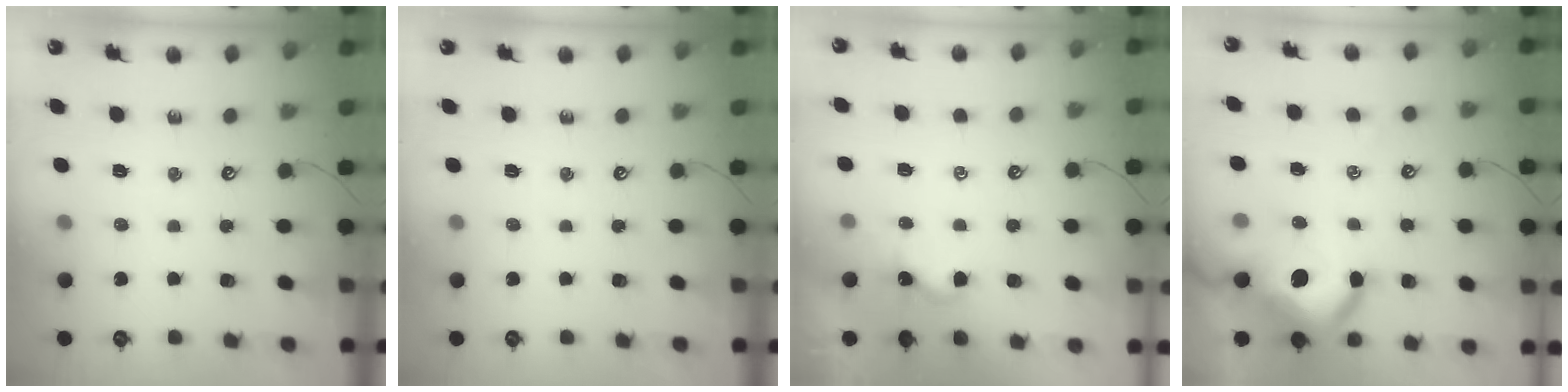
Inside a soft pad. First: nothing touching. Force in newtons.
{"total": 0.0}
{"total": 1.5, "press": 1.5, "slide": 0.2}
{"total": 11.8, "press": 11.6, "slide": 2.1}